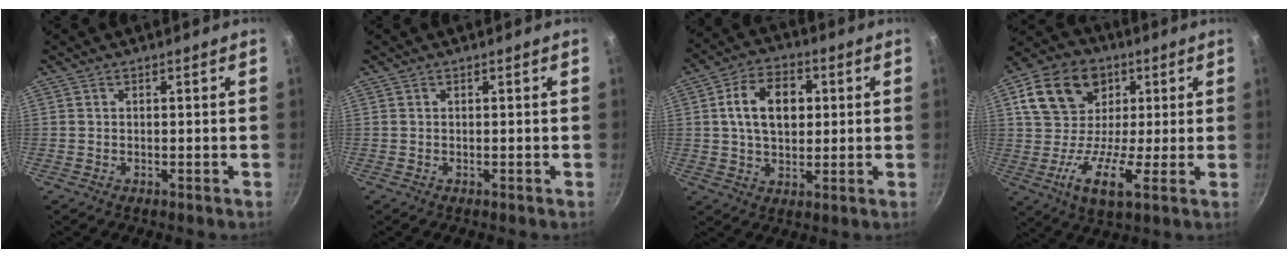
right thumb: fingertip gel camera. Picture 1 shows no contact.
{"total": 0.0}
{"total": 11.6, "force": [2.0, 7.9, 8.3], "torque": [-0.119, 0.011, 0.026]}
{"total": 15.9, "force": [3.2, 11.6, 10.4], "torque": [-0.153, 0.007, 0.038]}